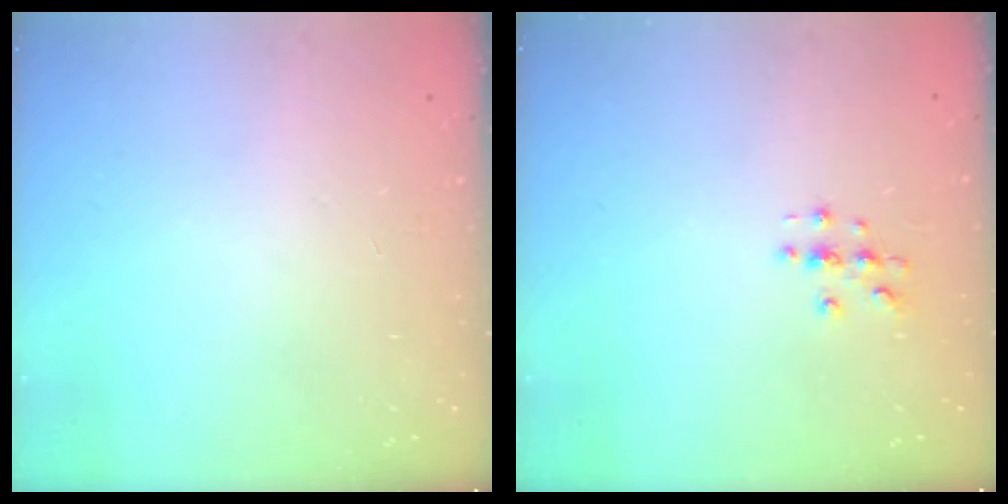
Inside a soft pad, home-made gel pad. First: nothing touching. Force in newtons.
{"total": 2.7, "press": 2.7, "slide": 0.3}